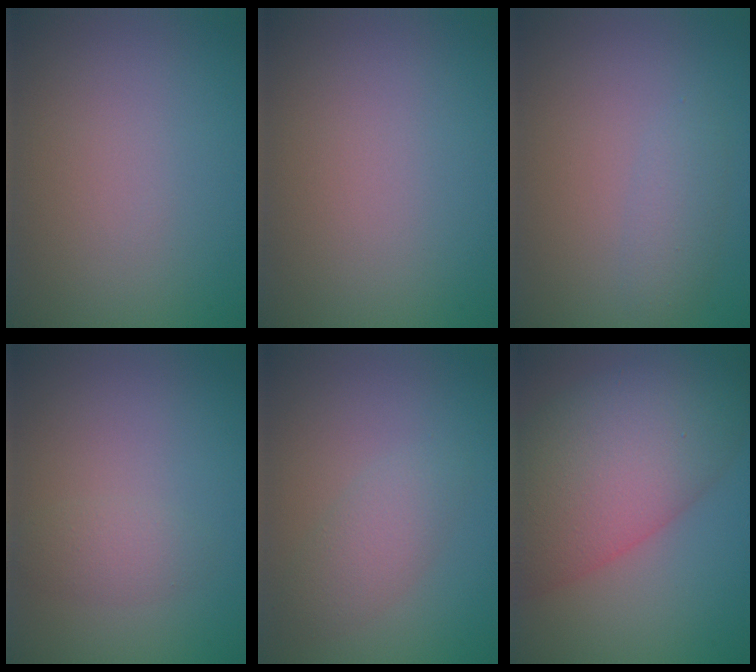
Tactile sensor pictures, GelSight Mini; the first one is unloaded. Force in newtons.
{"total": 0.0}
{"total": 1.8, "press": 1.8, "slide": 0.1}
{"total": 1.7, "press": 1.7, "slide": 0.0}
{"total": 2.5, "press": 2.5, "slide": 0.0}
{"total": 11.2, "press": 11.2, "slide": 0.4}